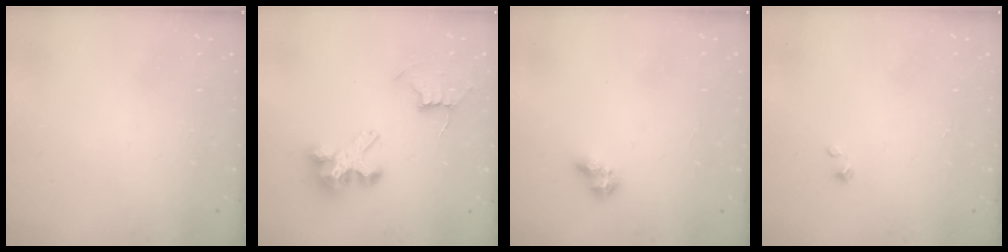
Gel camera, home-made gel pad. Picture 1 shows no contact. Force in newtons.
{"total": 9.7, "press": 9.6, "slide": 1.0}
{"total": 5.9, "press": 5.9, "slide": 0.5}
{"total": 0.6, "press": 0.6, "slide": 0.1}